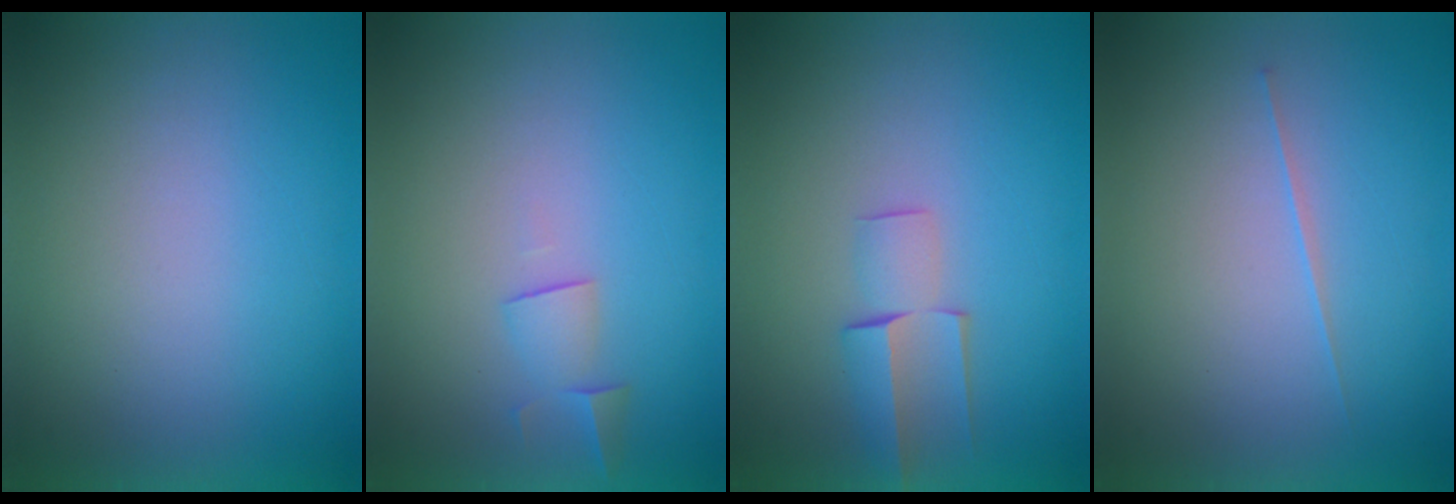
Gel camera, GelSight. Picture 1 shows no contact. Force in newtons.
{"total": 1.9}
{"total": 2.6}
{"total": 1.3}